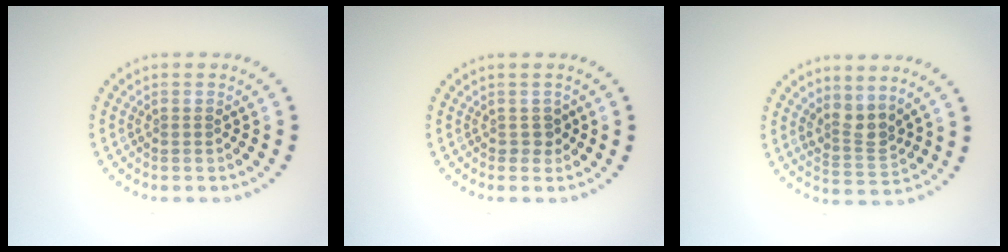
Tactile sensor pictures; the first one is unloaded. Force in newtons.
{"total": 1.2, "press": 1.0, "slide": 0.5}
{"total": 2.6, "press": 2.0, "slide": 1.6}